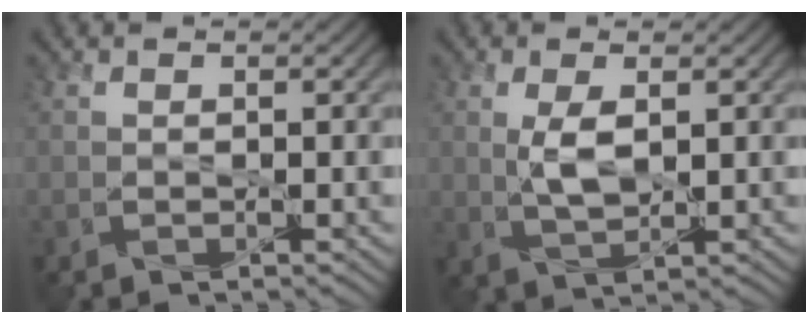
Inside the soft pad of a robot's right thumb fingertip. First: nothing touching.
{"total": 3.9, "force": [0.8, 1.7, 3.5], "torque": [-0.080, -0.004, 0.019]}